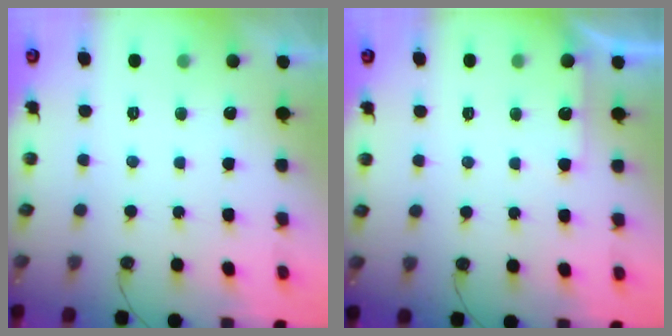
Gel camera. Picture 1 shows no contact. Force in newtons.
{"total": 4.1, "press": 4.1, "slide": 0.5}